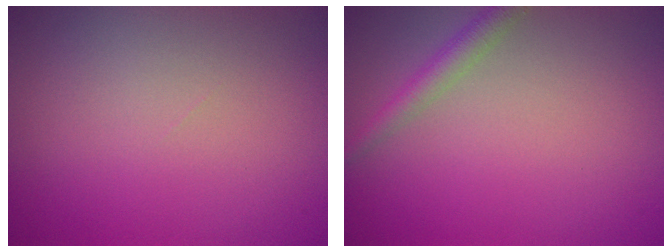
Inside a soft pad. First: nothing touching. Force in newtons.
{"total": 2.0, "press": 2.0, "slide": 0.0}